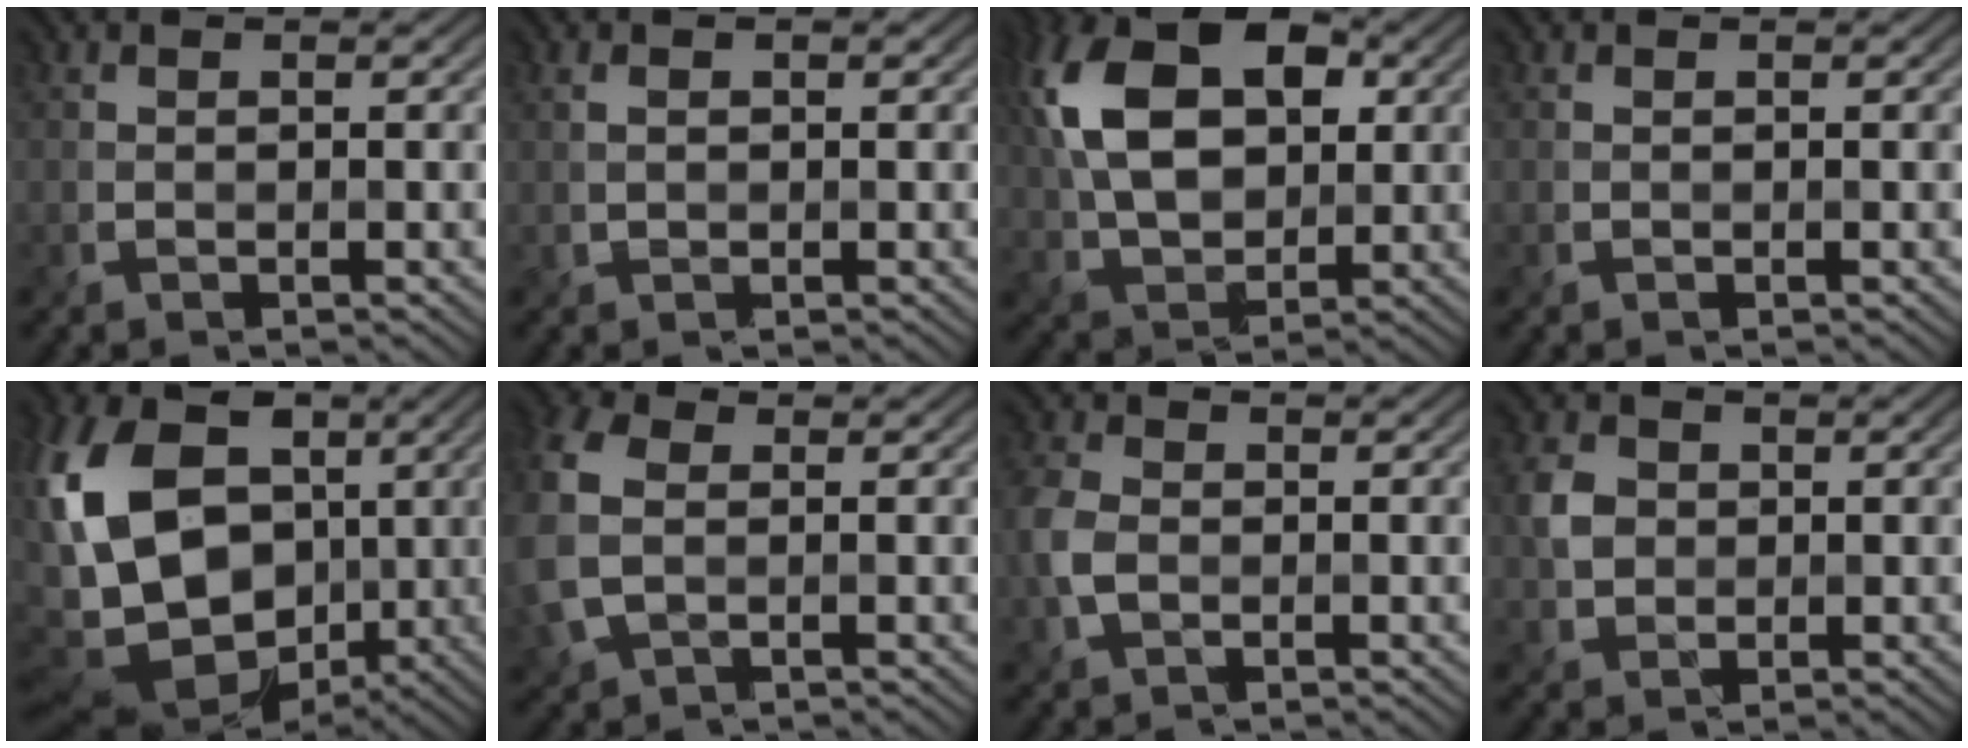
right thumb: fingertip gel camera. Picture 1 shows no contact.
{"total": 1.4, "force": [0.5, 0.7, 1.1], "torque": [-0.020, -0.001, 0.010]}
{"total": 14.2, "force": [3.3, 9.2, 10.3], "torque": [-0.229, 0.021, 0.054]}
{"total": 0.0}
{"total": 18.2, "force": [-1.8, 12.7, 12.9], "torque": [-0.272, -0.002, -0.027]}
{"total": 7.6, "force": [-0.2, 5.3, 5.4], "torque": [-0.176, 0.000, -0.012]}
{"total": 4.3, "force": [-1.0, 3.1, 2.8], "torque": [-0.080, -0.003, -0.029]}
{"total": 3.3, "force": [0.2, 2.9, 1.5], "torque": [-0.038, 0.000, -0.002]}